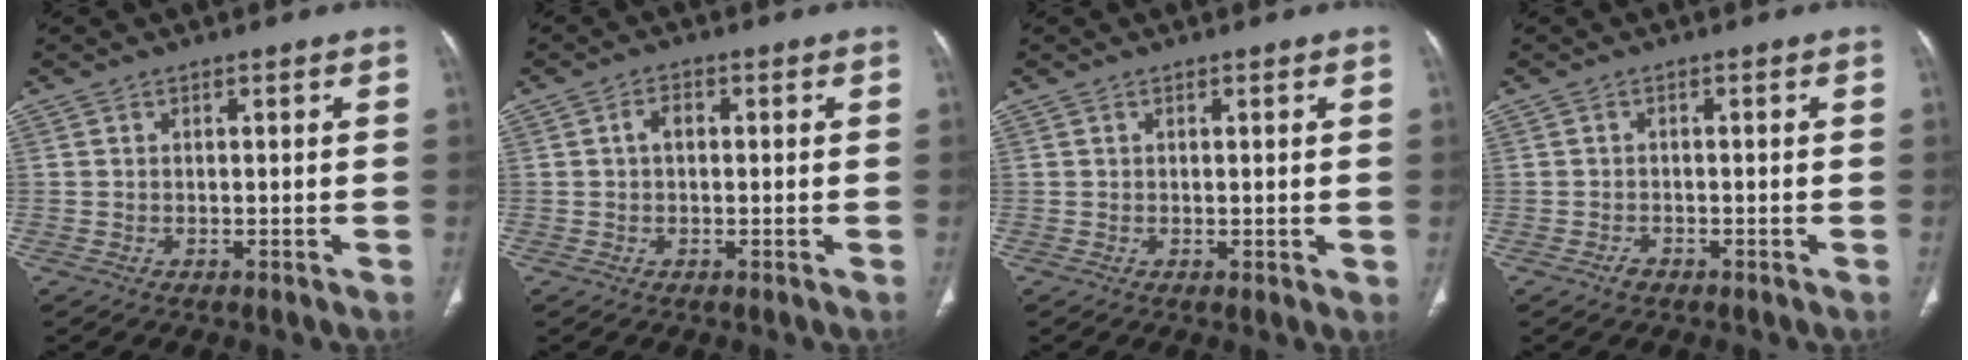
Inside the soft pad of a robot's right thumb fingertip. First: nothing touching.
{"total": 2.4, "force": [0.1, 1.5, 1.8], "torque": [-0.028, 0.010, -0.002]}
{"total": 0.9, "force": [0.1, 0.3, 0.8], "torque": [-0.015, -0.006, 0.002]}
{"total": 1.5, "force": [-1.1, 1.0, 0.5], "torque": [-0.010, 0.004, -0.019]}